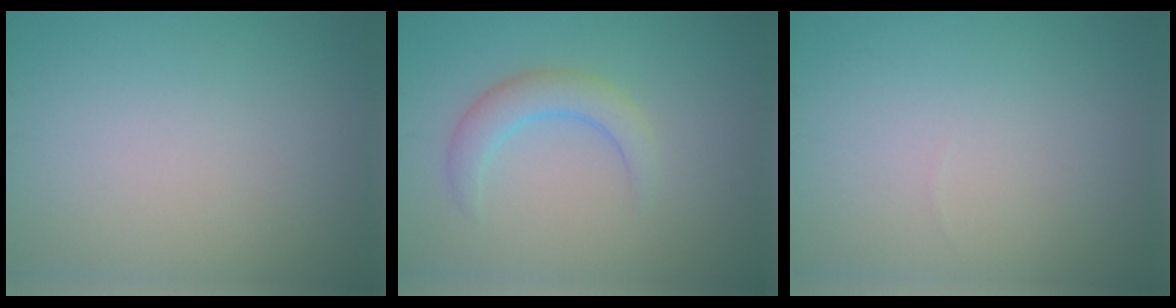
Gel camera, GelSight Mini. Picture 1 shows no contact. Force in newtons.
{"total": 2.9, "press": 2.9, "slide": 0.2}
{"total": 0.0}